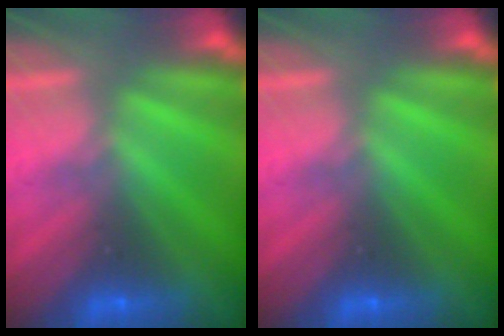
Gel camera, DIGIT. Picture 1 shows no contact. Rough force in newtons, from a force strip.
{"total": 0.0}